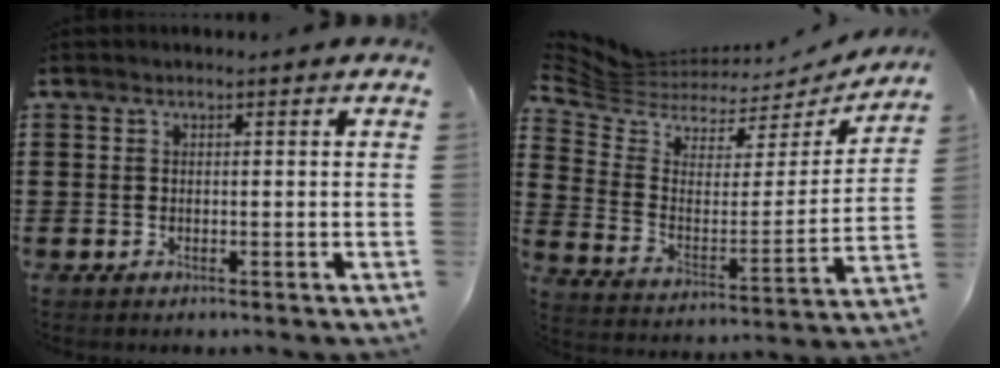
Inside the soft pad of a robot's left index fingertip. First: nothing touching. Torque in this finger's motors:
{"motor_torque": [-1.00, -1.13, -0.36, -0.21]}